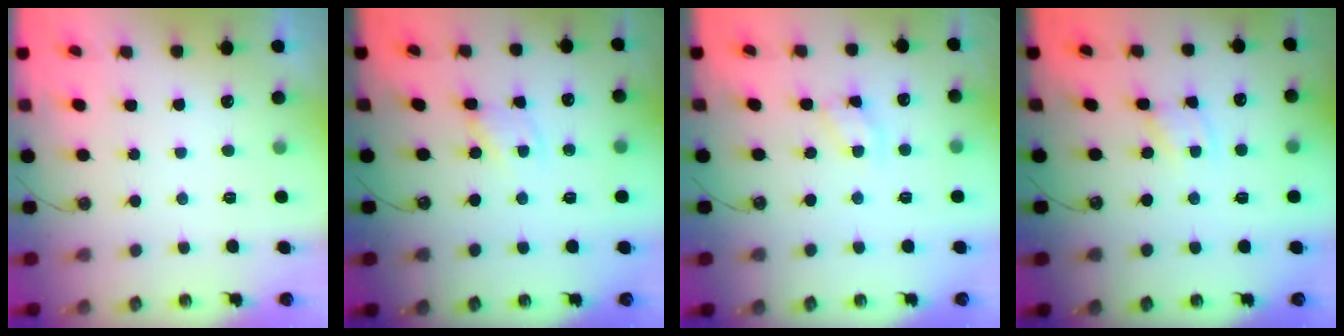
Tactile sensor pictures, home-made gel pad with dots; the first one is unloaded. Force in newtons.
{"total": 1.8, "press": 1.8, "slide": 0.1}
{"total": 4.6, "press": 4.6, "slide": 0.3}
{"total": 1.3, "press": 1.3, "slide": 0.0}